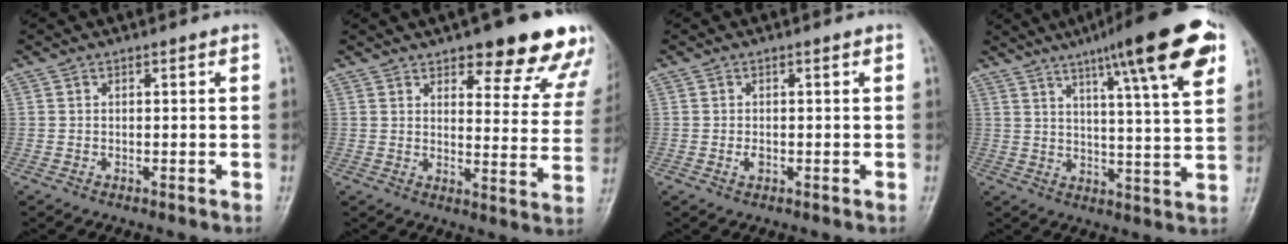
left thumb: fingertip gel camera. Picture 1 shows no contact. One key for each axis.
{"total": 18.6, "fx": 13.1, "fy": 6.2, "fz": 11.6, "tx": -0.090, "ty": -0.061, "tz": 0.151}
{"total": 1.2, "fx": -0.2, "fy": 0.7, "fz": 1.0, "tx": -0.014, "ty": 0.000, "tz": -0.001}
{"total": 18.8, "fx": 10.3, "fy": 2.7, "fz": 15.5, "tx": -0.209, "ty": -0.026, "tz": 0.144}